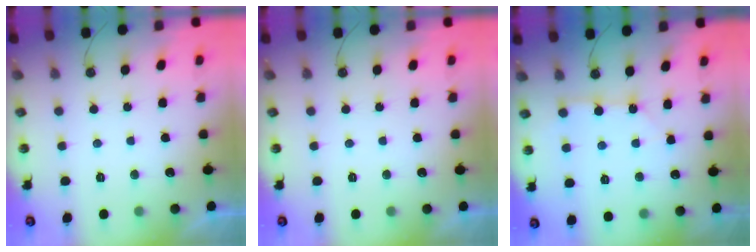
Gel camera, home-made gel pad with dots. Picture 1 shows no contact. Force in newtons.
{"total": 0.0}
{"total": 2.2, "press": 2.2, "slide": 0.3}